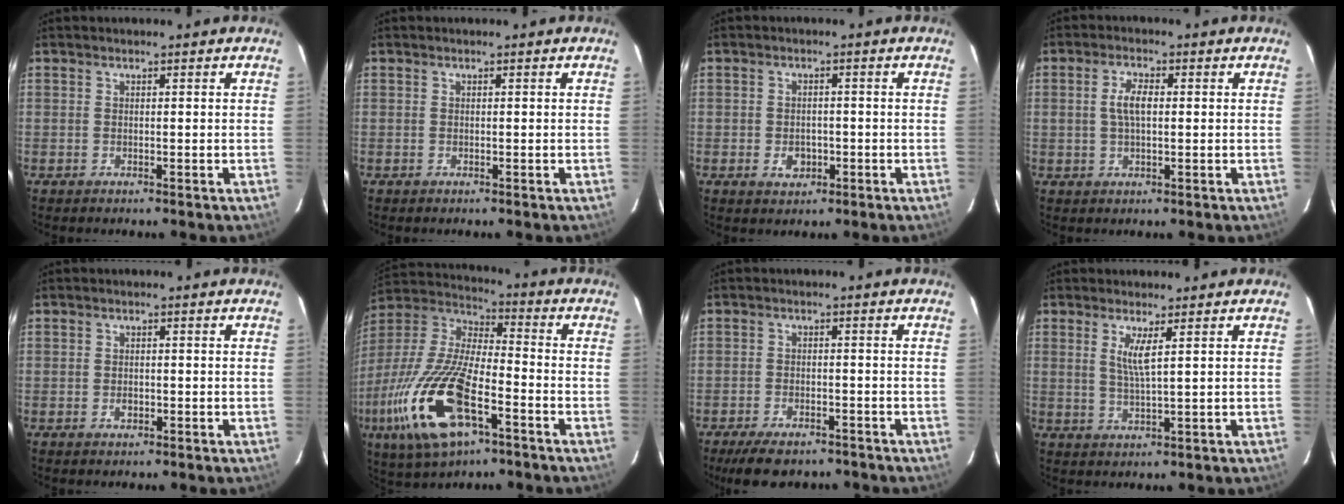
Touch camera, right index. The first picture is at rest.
{"total": 0.0}
{"total": 3.6, "force": [-1.4, 2.8, 1.8], "torque": [-0.036, 0.002, -0.015]}
{"total": 4.2, "force": [0.3, 1.8, 3.8], "torque": [-0.075, 0.007, 0.009]}
{"total": 1.5, "force": [-0.6, 1.2, 0.8], "torque": [-0.015, 0.004, -0.007]}
{"total": 23.8, "force": [-10.4, 8.8, 19.5], "torque": [-0.411, -0.051, -0.197]}
{"total": 9.3, "force": [-7.4, 3.5, 4.4], "torque": [-0.101, -0.010, -0.110]}
{"total": 3.8, "force": [1.5, 0.0, 3.5], "torque": [-0.069, -0.007, 0.027]}